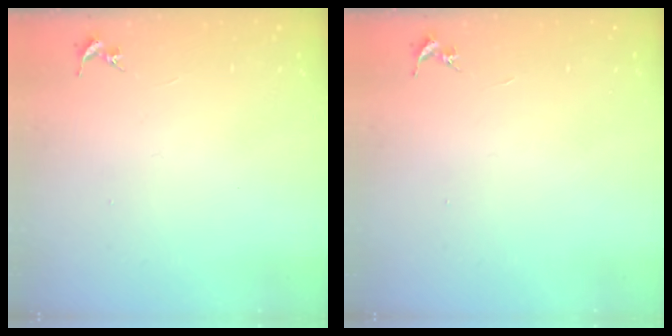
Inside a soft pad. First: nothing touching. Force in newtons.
{"total": 0.0}